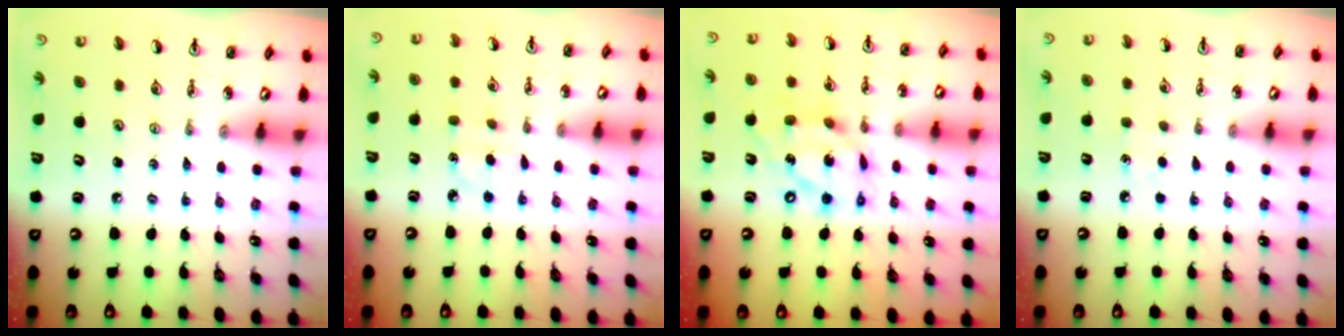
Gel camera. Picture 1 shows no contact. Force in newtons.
{"total": 2.7, "press": 2.6, "slide": 0.4}
{"total": 14.6, "press": 14.6, "slide": 1.2}
{"total": 2.9, "press": 2.8, "slide": 0.4}